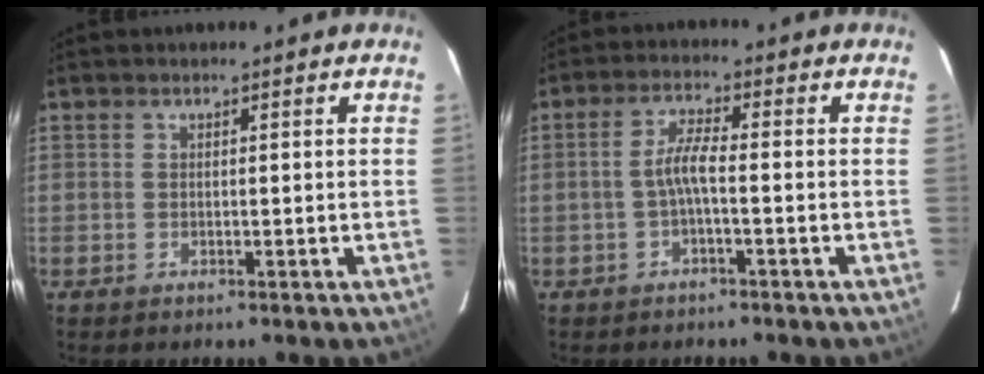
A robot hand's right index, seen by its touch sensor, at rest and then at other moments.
{"total": 3.5, "force": [-1.3, 0.2, 3.2], "torque": [-0.069, 0.008, -0.025]}